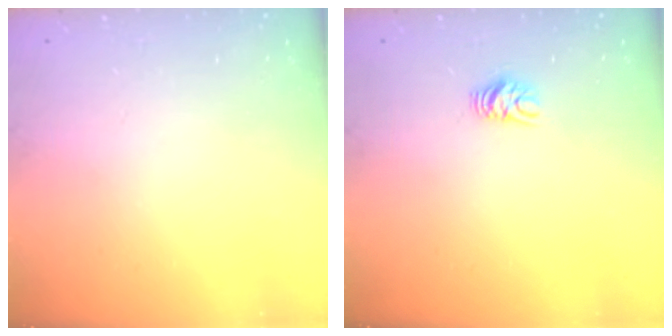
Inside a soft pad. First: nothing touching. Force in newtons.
{"total": 4.8, "press": 4.8, "slide": 0.4}